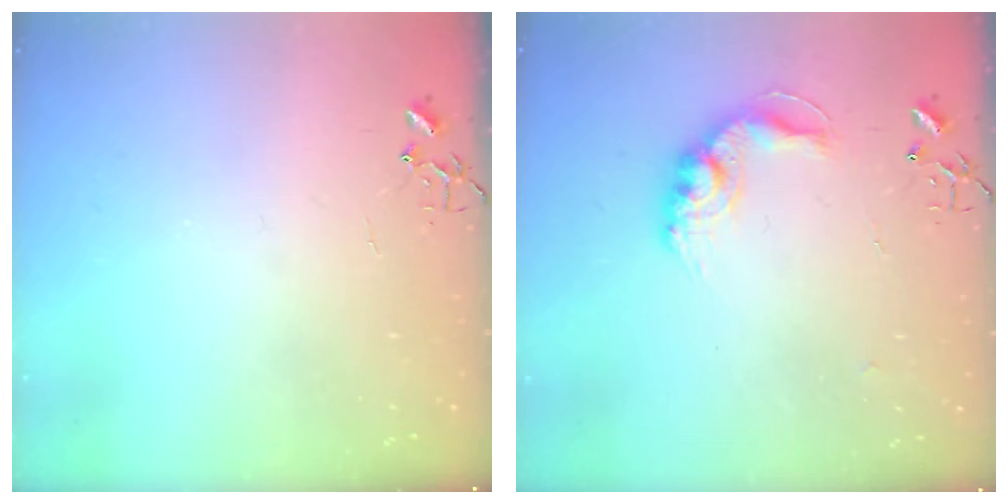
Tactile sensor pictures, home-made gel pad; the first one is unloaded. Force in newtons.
{"total": 13.8, "press": 13.8, "slide": 1.0}